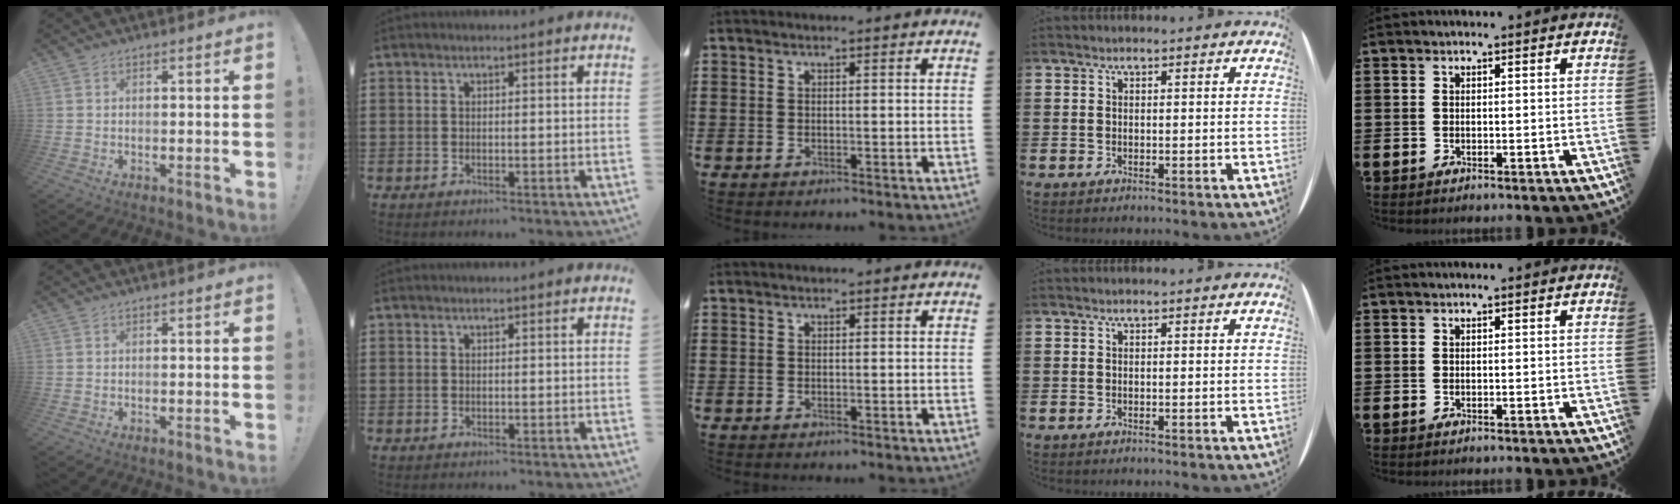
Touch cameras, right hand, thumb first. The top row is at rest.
{}